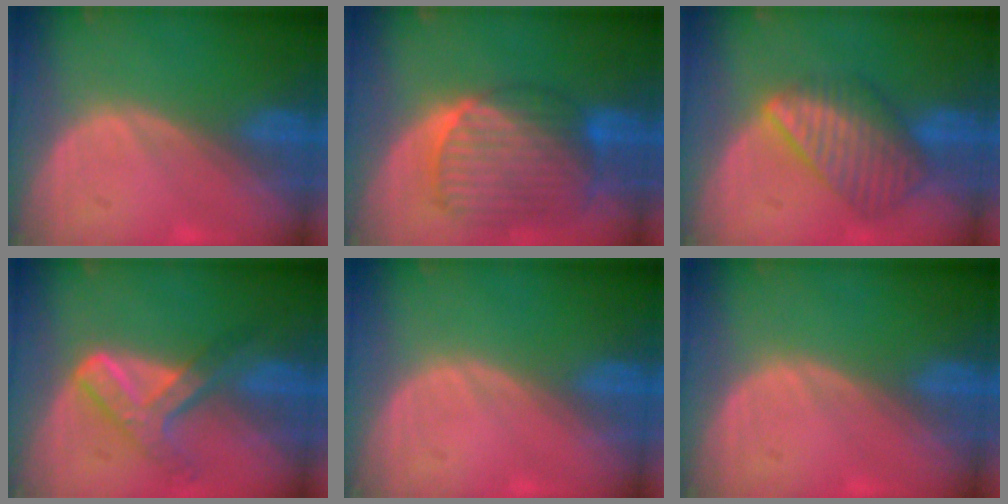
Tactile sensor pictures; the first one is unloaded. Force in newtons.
{"total": 10.7, "press": 9.2, "slide": 5.4}
{"total": 8.4, "press": 7.5, "slide": 3.9}
{"total": 7.2, "press": 6.0, "slide": 3.8}
{"total": 0.0}
{"total": 0.0}